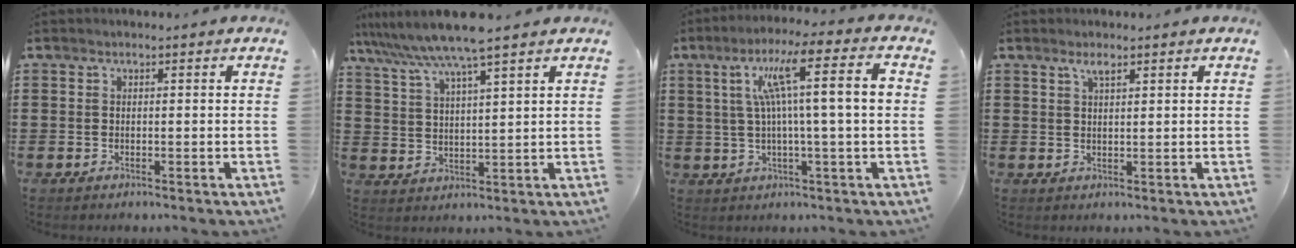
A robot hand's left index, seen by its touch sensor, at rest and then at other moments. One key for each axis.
{"total": 7.7, "fx": 6.4, "fy": -0.4, "fz": 4.3, "tx": -0.103, "ty": -0.029, "tz": 0.110}
{"total": 11.7, "fx": 2.8, "fy": 0.6, "fz": 11.3, "tx": -0.215, "ty": 0.008, "tz": 0.042}
{"total": 1.8, "fx": 1.3, "fy": 0.5, "fz": 1.2, "tx": -0.028, "ty": 0.002, "tz": 0.023}